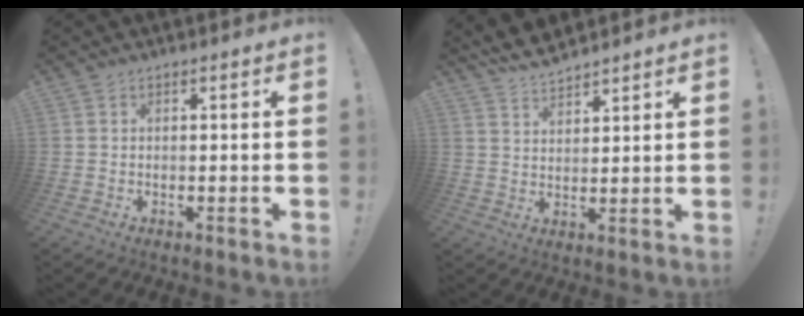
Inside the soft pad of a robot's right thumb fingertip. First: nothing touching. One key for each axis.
{"total": 6.0, "fx": 5.5, "fy": 1.6, "fz": 1.7, "tx": -0.040, "ty": -0.030, "tz": 0.105}